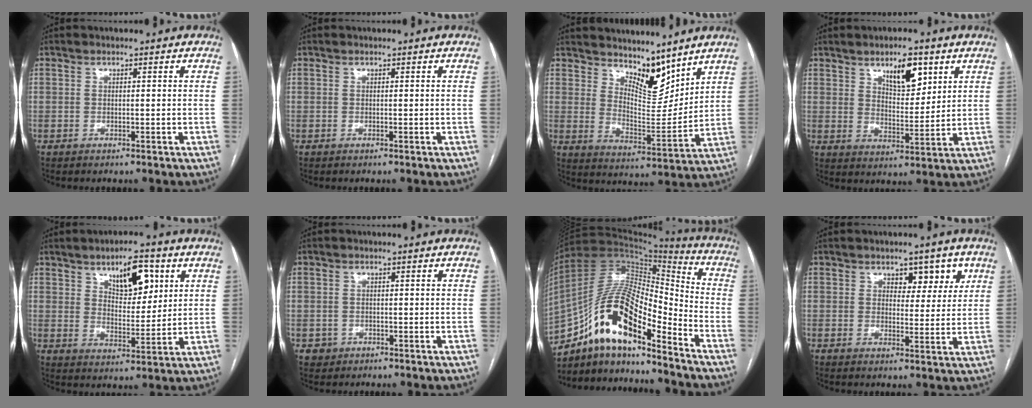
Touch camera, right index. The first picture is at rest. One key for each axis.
{"total": 0.0}
{"total": 9.2, "fx": 7.8, "fy": 3.0, "fz": 3.9, "tx": -0.066, "ty": -0.011, "tz": 0.145}
{"total": 7.8, "fx": 4.5, "fy": 3.0, "fz": 5.7, "tx": -0.091, "ty": -0.001, "tz": 0.075}
{"total": 9.3, "fx": 4.6, "fy": 3.9, "fz": 7.1, "tx": -0.107, "ty": 0.004, "tz": 0.078}
{"total": 1.8, "fx": -0.7, "fy": 1.6, "fz": 0.0, "tx": 0.001, "ty": 0.007, "tz": -0.009}
{"total": 17.6, "fx": -11.5, "fy": 4.7, "fz": 12.5, "tx": -0.234, "ty": 0.031, "tz": -0.201}
{"total": 4.8, "fx": 2.6, "fy": 2.8, "fz": 2.9, "tx": -0.023, "ty": 0.003, "tz": 0.034}